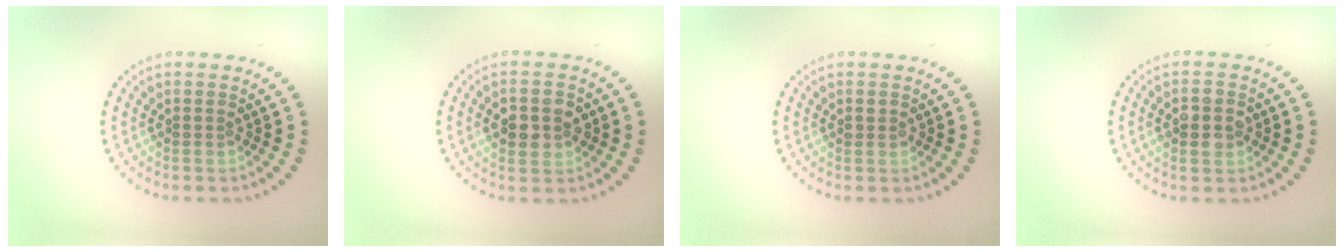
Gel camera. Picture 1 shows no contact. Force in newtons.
{"total": 2.9, "press": 2.9, "slide": 0.2}
{"total": 0.8, "press": 0.7, "slide": 0.3}
{"total": 2.8, "press": 2.8, "slide": 0.2}